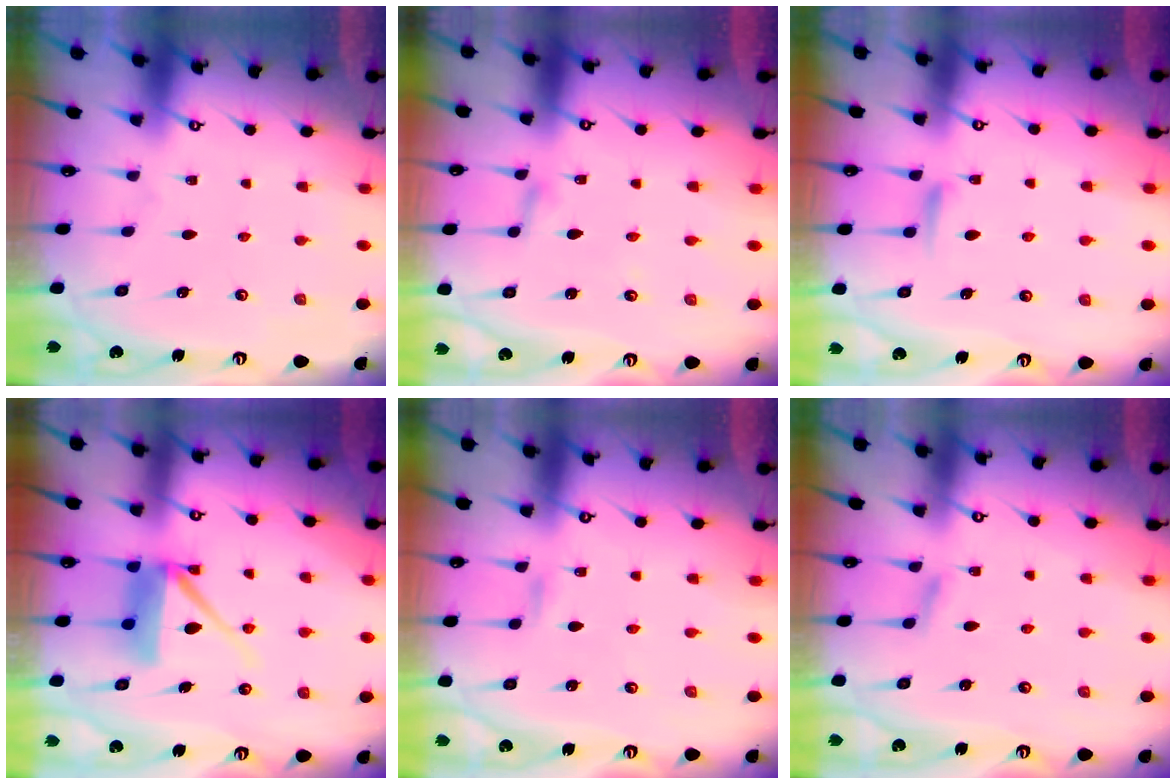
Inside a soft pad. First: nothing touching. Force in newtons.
{"total": 2.0, "press": 2.0, "slide": 0.2}
{"total": 5.4, "press": 5.4, "slide": 0.6}
{"total": 10.2, "press": 10.1, "slide": 1.2}
{"total": 2.8, "press": 2.8, "slide": 0.2}
{"total": 4.4, "press": 4.3, "slide": 0.6}